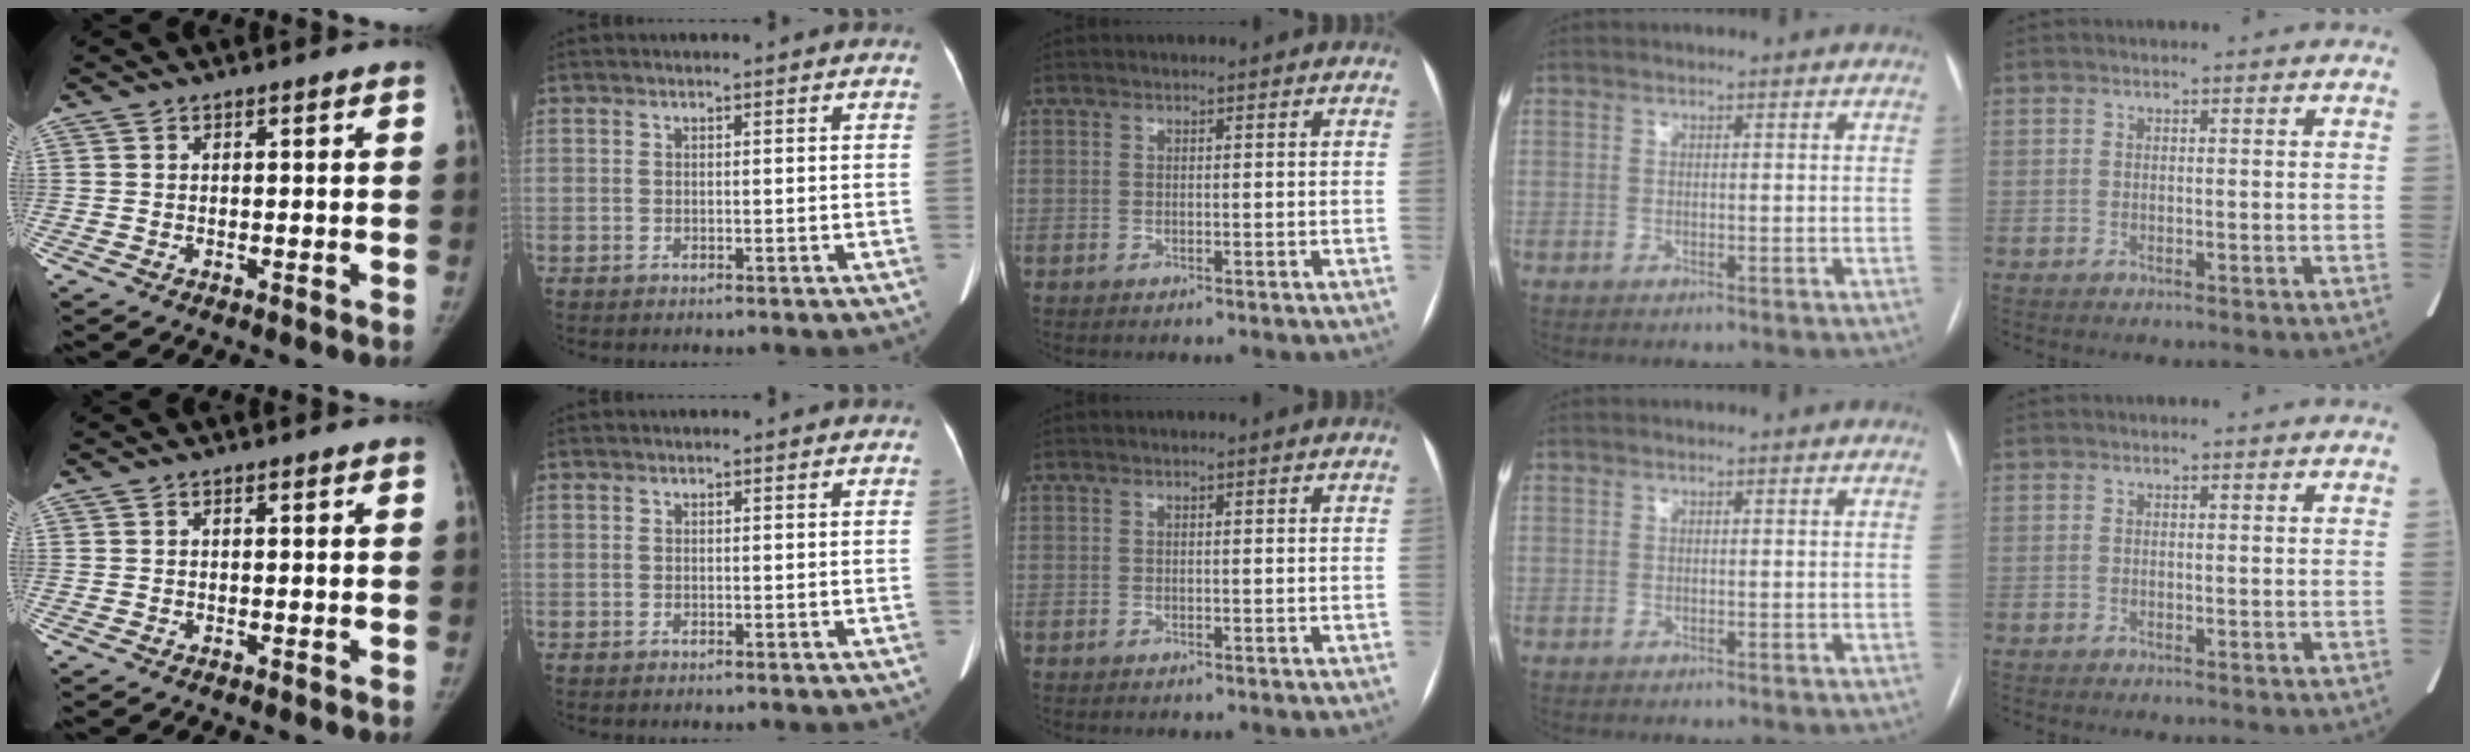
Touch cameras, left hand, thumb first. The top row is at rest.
{"index": {"total": 1.5, "force": [1.4, 0.3, 0.6], "torque": [-0.004, 0.003, 0.012]}}